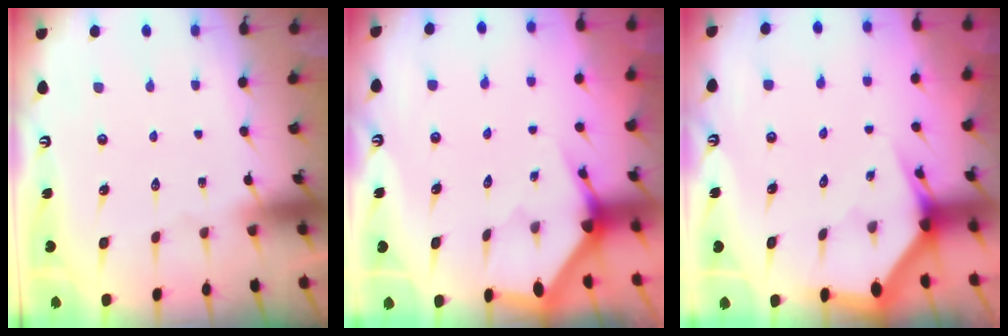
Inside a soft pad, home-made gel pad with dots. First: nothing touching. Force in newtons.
{"total": 3.1, "press": 3.1, "slide": 0.2}
{"total": 3.7, "press": 3.7, "slide": 0.1}